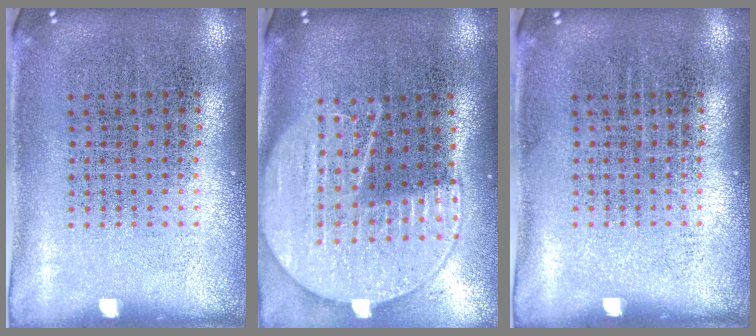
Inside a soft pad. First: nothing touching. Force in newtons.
{"total": 2.0, "press": 1.8, "slide": 0.9}
{"total": 0.0}